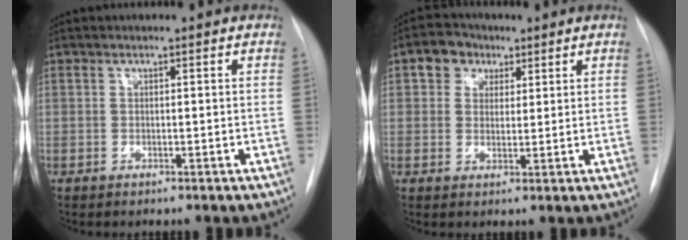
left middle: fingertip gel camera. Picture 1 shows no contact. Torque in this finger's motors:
{"motor_torque": [0.29, -0.28, -0.02, 0.03]}